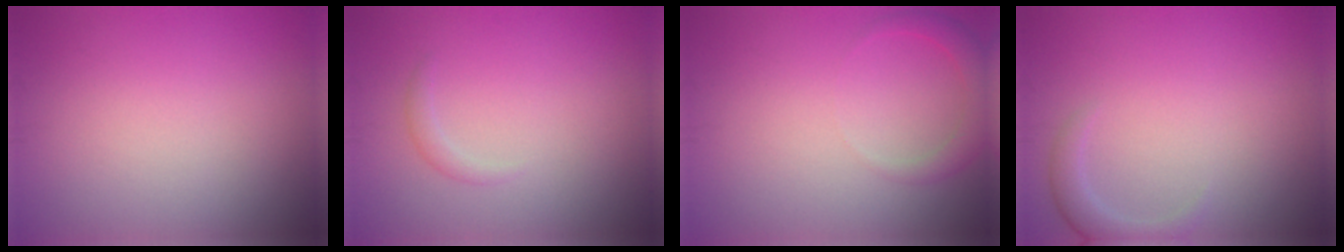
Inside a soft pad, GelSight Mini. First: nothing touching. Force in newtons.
{"total": 0.9, "press": 0.9, "slide": 0.1}
{"total": 2.2, "press": 2.2, "slide": 0.2}
{"total": 2.0, "press": 2.0, "slide": 0.2}